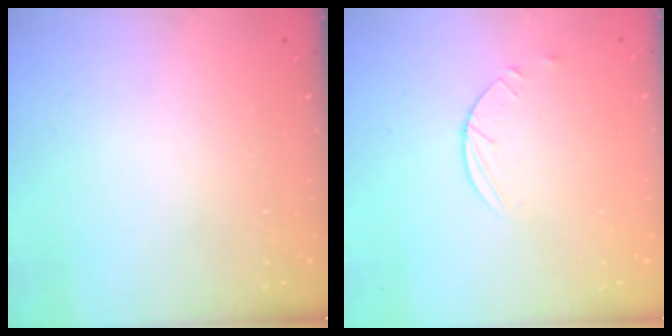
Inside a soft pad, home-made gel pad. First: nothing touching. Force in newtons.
{"total": 2.9, "press": 2.8, "slide": 0.3}